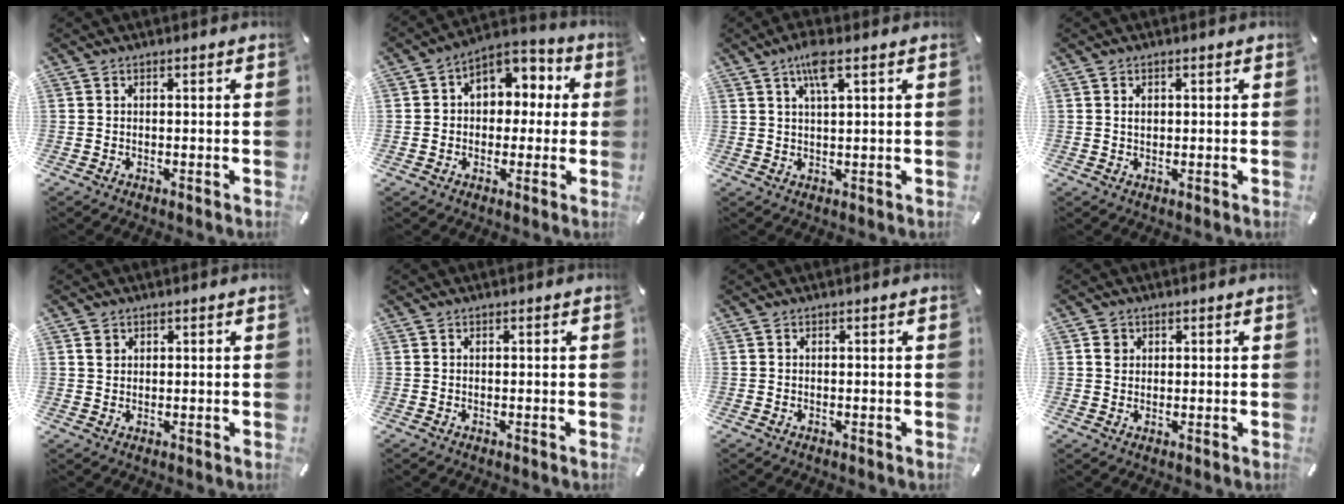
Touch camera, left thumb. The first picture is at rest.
{"total": 7.6, "force": [0.5, 7.0, 2.8], "torque": [-0.040, 0.001, 0.009]}
{"total": 5.8, "force": [3.1, 1.1, 4.8], "torque": [-0.102, 0.006, 0.052]}
{"total": 1.5, "force": [0.4, 1.1, 0.9], "torque": [-0.013, 0.002, 0.004]}
{"total": 1.7, "force": [0.9, 1.4, 0.5], "torque": [0.003, -0.005, 0.014]}
{"total": 0.0}
{"total": 0.0}
{"total": 2.0, "force": [0.7, 1.9, 0.5], "torque": [0.003, -0.002, 0.008]}